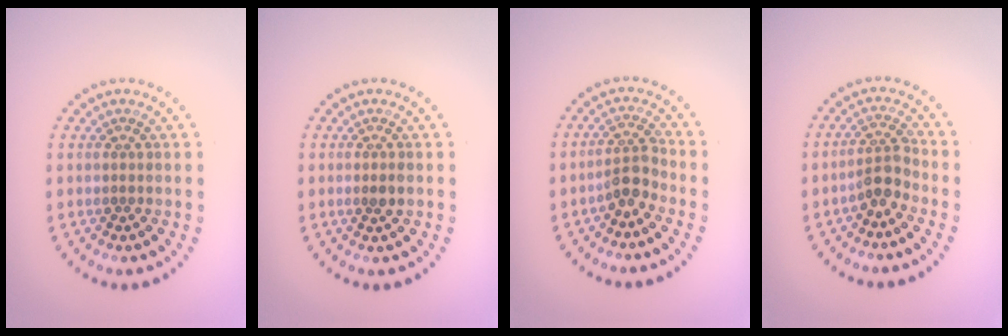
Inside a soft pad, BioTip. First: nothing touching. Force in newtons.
{"total": 1.3, "press": 1.2, "slide": 0.4}
{"total": 2.4, "press": 1.9, "slide": 1.5}
{"total": 2.4, "press": 1.9, "slide": 1.5}